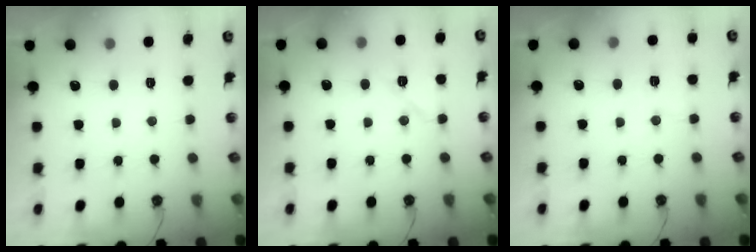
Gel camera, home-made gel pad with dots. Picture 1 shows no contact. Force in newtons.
{"total": 7.5, "press": 7.3, "slide": 1.6}
{"total": 3.5, "press": 3.4, "slide": 0.7}